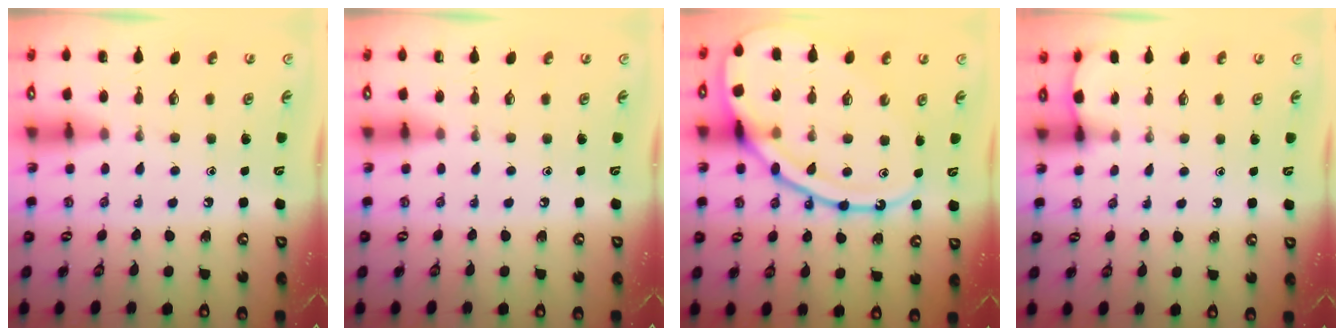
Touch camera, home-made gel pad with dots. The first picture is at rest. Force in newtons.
{"total": 0.0}
{"total": 19.5, "press": 19.4, "slide": 1.2}
{"total": 1.9, "press": 1.9, "slide": 0.2}